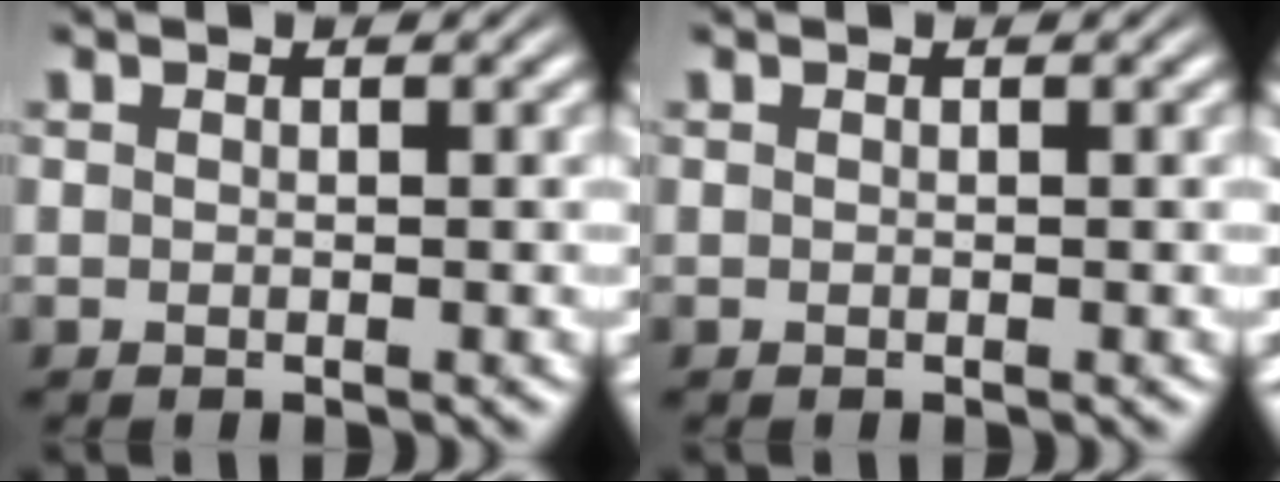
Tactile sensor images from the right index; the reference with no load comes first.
{"total": 0.0}